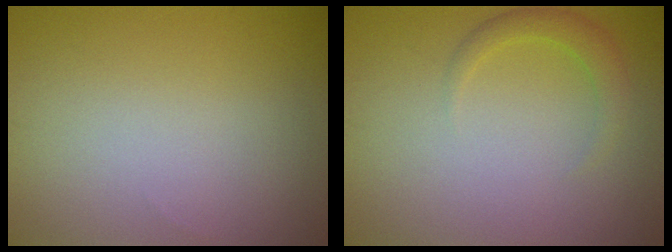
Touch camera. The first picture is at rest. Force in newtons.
{"total": 1.8, "press": 1.8, "slide": 0.1}